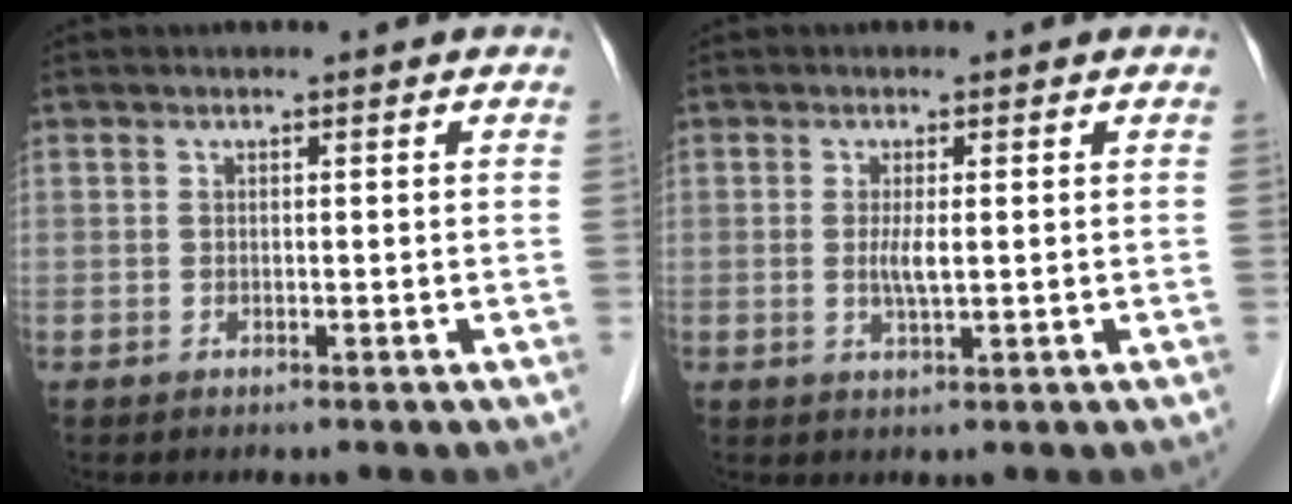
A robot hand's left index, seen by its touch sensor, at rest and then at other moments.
{"total": 2.4, "force": [0.1, 0.3, 2.4], "torque": [-0.054, -0.004, 0.003]}